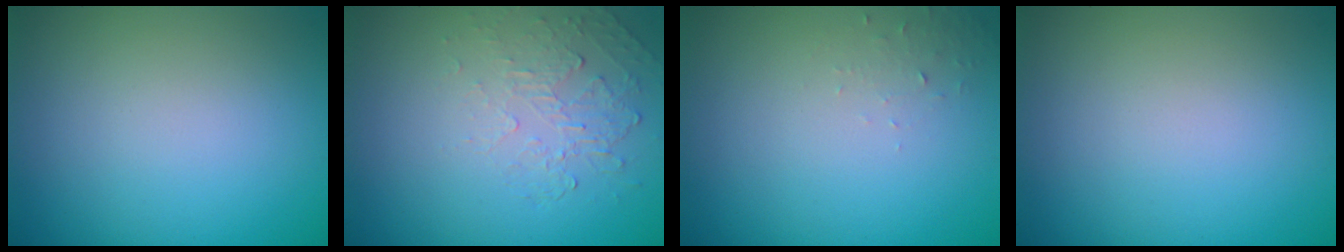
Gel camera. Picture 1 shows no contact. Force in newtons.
{"total": 2.1, "press": 0.7, "slide": 2.0}
{"total": 1.0, "press": 0.9, "slide": 0.1}
{"total": 0.0}